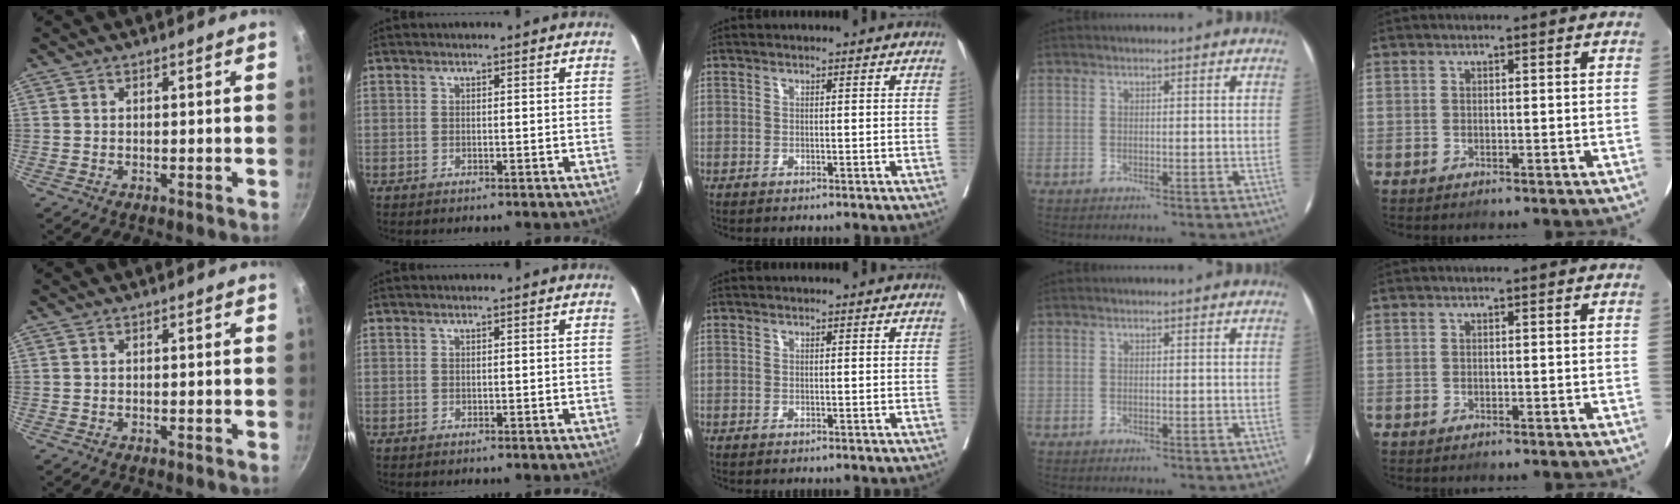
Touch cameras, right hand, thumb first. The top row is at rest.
{}